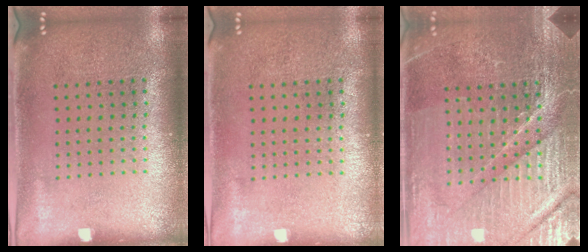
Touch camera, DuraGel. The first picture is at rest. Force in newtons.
{"total": 0.0}
{"total": 4.9, "press": 4.6, "slide": 1.7}